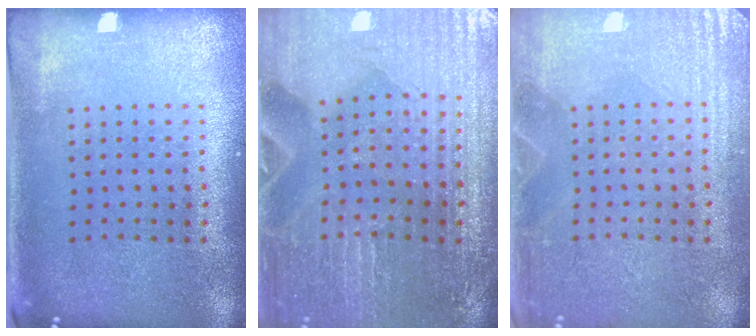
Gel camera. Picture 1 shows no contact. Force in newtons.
{"total": 2.2, "press": 2.1, "slide": 0.2}
{"total": 3.4, "press": 3.4, "slide": 0.5}